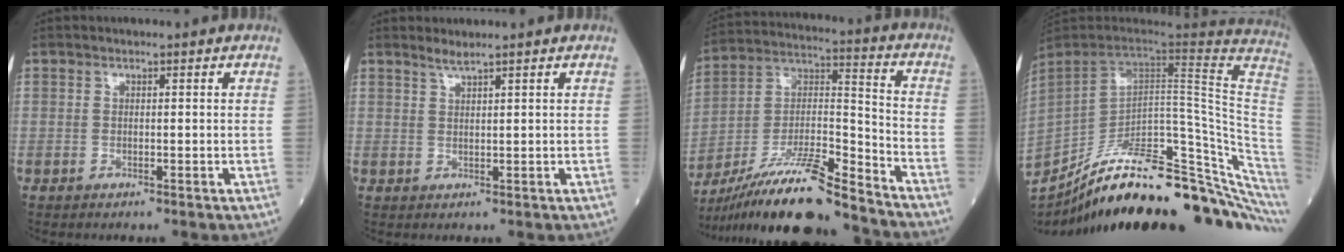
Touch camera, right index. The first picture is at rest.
{"total": 1.5, "force": [1.3, -0.4, 0.5], "torque": [-0.014, -0.002, 0.029]}
{"total": 19.3, "force": [-16.5, 1.2, 9.9], "torque": [-0.201, 0.003, -0.301]}
{"total": 34.6, "force": [-26.8, 5.7, 21.2], "torque": [-0.234, -0.025, -0.375]}